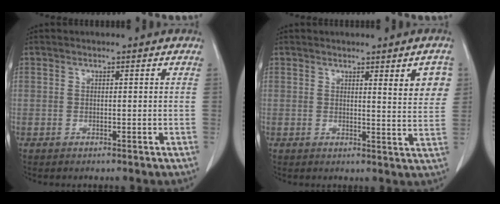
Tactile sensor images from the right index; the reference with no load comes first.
{"total": 5.5, "force": [2.3, 0.8, 4.9], "torque": [-0.055, -0.011, 0.026]}